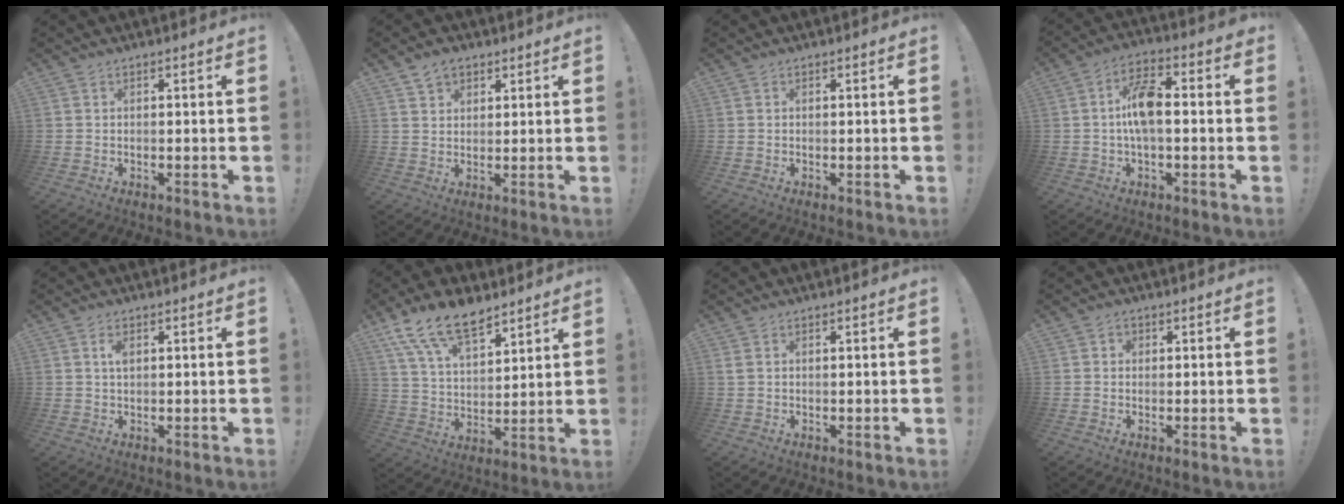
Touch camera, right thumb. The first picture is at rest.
{"total": 4.8, "force": [3.4, 3.2, 1.4], "torque": [-0.017, -0.015, 0.062]}
{"total": 0.0}
{"total": 11.0, "force": [-0.2, 5.5, 9.5], "torque": [-0.163, 0.017, -0.004]}
{"total": 2.5, "force": [0.8, 1.2, 2.0], "torque": [-0.027, -0.003, 0.011]}
{"total": 15.4, "force": [11.0, 6.8, 8.3], "torque": [-0.150, -0.067, 0.203]}
{"total": 1.0, "force": [0.6, 0.4, 0.7], "torque": [-0.007, -0.002, 0.009]}
{"total": 1.4, "force": [0.1, 1.3, 0.5], "torque": [-0.005, 0.002, 0.001]}